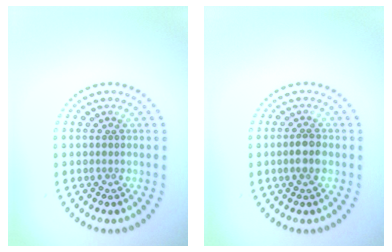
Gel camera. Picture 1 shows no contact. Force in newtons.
{"total": 1.8, "press": 1.7, "slide": 0.6}